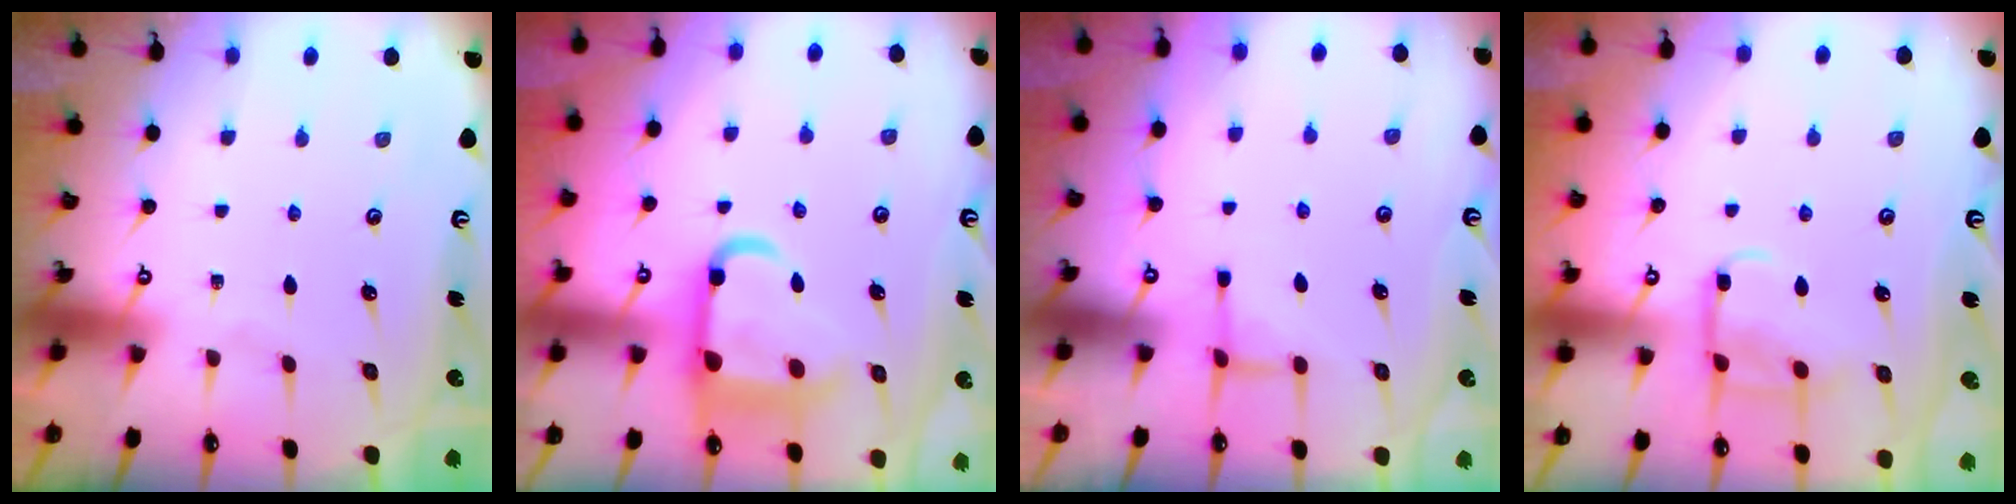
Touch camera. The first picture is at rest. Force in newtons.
{"total": 13.5, "press": 13.4, "slide": 1.8}
{"total": 4.0, "press": 3.9, "slide": 0.7}
{"total": 10.2, "press": 10.2, "slide": 1.0}